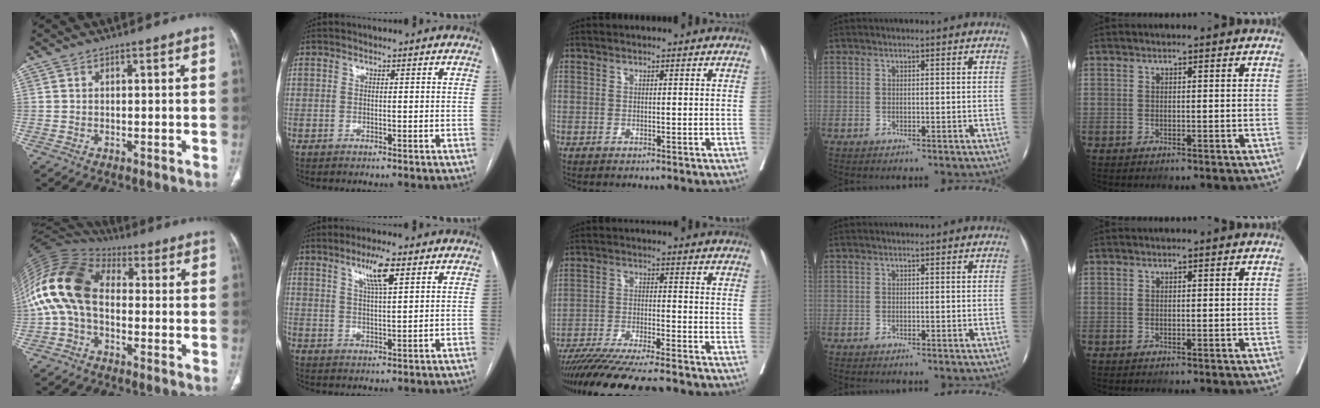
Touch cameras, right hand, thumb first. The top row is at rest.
{"thumb": {"total": 15.4, "force": [-0.6, 10.0, 11.6], "torque": [-0.239, 0.038, -0.024]}, "index": {"total": 5.6, "force": [3.0, 0.5, 4.7], "torque": [-0.085, 0.001, 0.054]}, "middle": {"total": 18.2, "force": [-16.1, 1.1, 8.3], "torque": [-0.139, -0.035, -0.245]}}